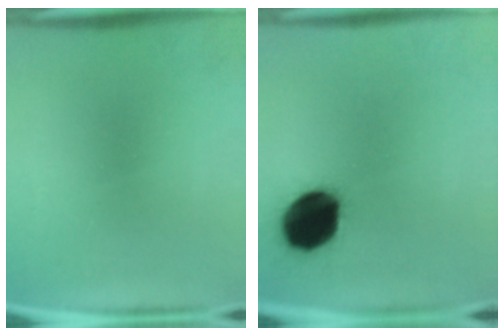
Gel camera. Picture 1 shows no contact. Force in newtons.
{"total": 18.2}